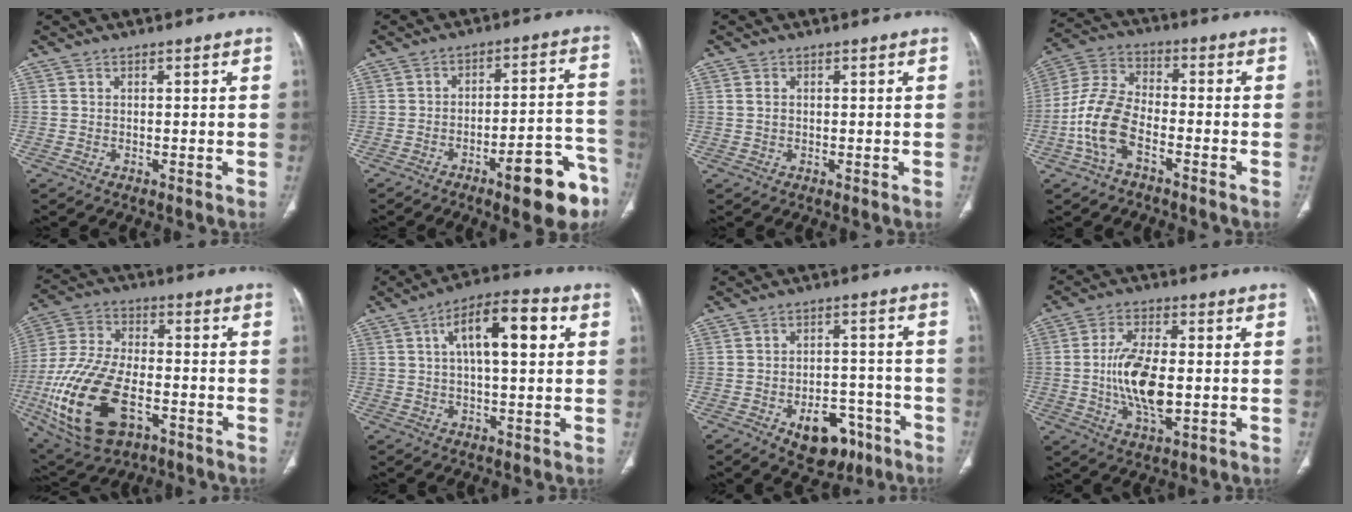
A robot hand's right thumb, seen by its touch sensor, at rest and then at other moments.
{"total": 13.8, "force": [-8.0, 3.9, 10.5], "torque": [-0.111, 0.064, -0.109]}
{"total": 1.2, "force": [0.2, 0.8, 0.8], "torque": [-0.018, 0.001, 0.008]}
{"total": 11.1, "force": [-4.4, 5.8, 8.4], "torque": [-0.186, 0.034, -0.091]}
{"total": 21.8, "force": [-7.5, 11.9, 16.7], "torque": [-0.353, 0.015, -0.120]}
{"total": 12.7, "force": [3.4, 4.8, 11.2], "torque": [-0.174, 0.020, 0.047]}
{"total": 10.7, "force": [-5.6, 6.7, 6.3], "torque": [-0.055, 0.039, -0.070]}
{"total": 12.2, "force": [-0.9, 5.6, 10.8], "torque": [-0.207, -0.002, -0.013]}